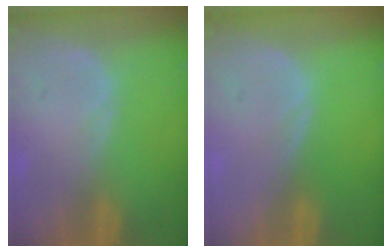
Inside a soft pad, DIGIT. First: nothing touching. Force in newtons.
{"total": 0.0}